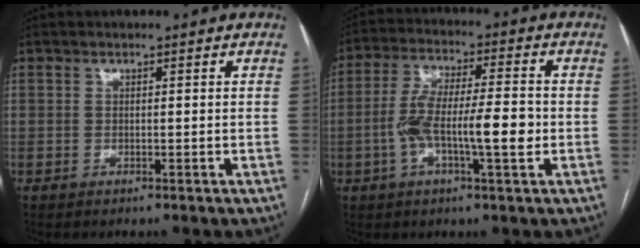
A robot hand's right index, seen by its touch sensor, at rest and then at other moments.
{"total": 11.3, "force": [-2.2, 1.9, 10.9], "torque": [-0.203, 0.012, -0.041]}